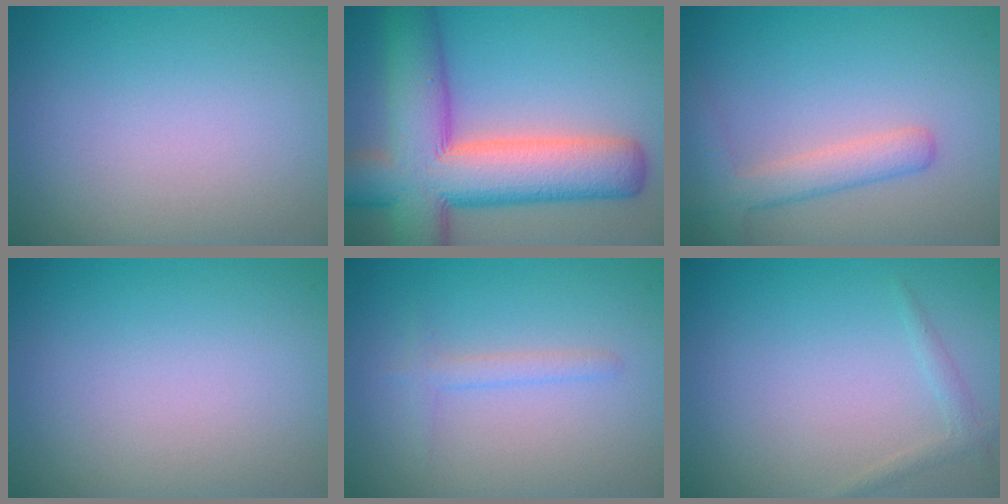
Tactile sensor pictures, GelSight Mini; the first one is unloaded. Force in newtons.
{"total": 12.1, "press": 12.1, "slide": 0.6}
{"total": 2.8, "press": 2.8, "slide": 0.1}
{"total": 0.0}
{"total": 1.2, "press": 1.2, "slide": 0.1}
{"total": 1.0, "press": 1.0, "slide": 0.1}